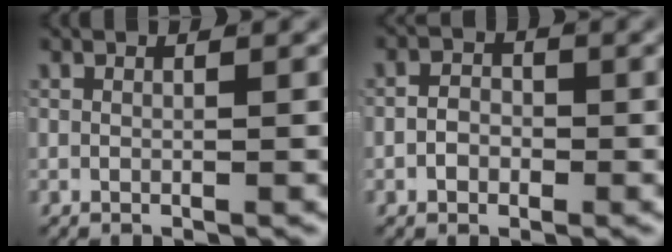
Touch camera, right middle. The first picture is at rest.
{"total": 1.9, "force": [-0.8, 1.5, 0.8], "torque": [0.001, -0.002, -0.018]}